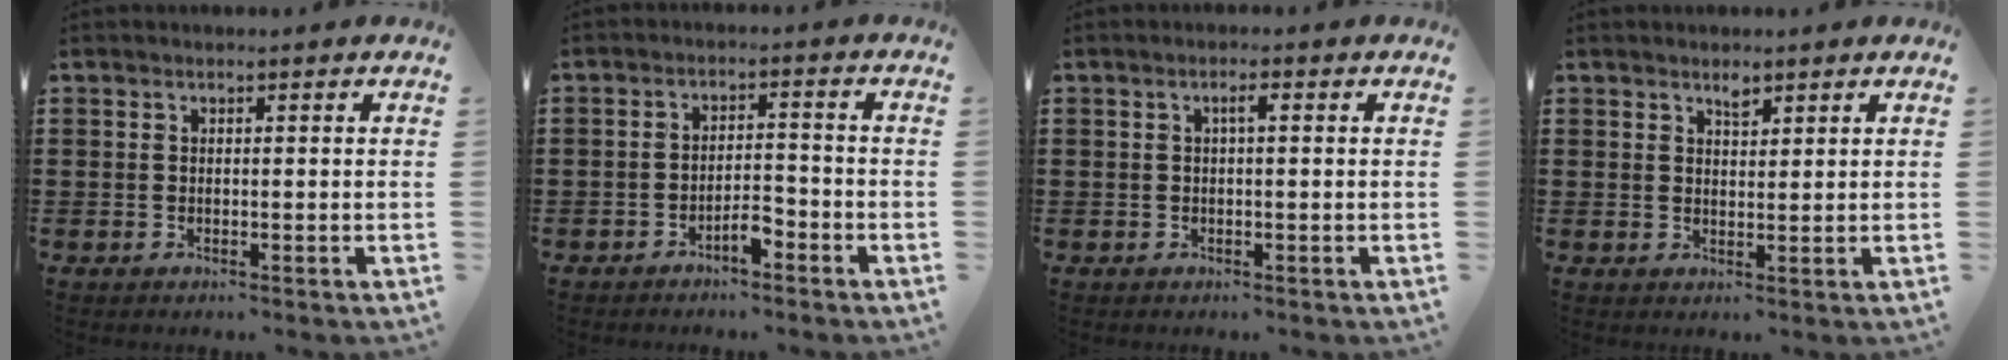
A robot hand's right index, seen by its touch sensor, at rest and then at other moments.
{"total": 3.3, "force": [-2.5, 0.9, 1.9], "torque": [-0.034, 0.007, -0.048]}
{"total": 1.5, "force": [0.1, 0.2, 1.5], "torque": [-0.028, 0.003, 0.001]}
{"total": 1.8, "force": [1.4, 0.7, 0.9], "torque": [-0.013, -0.001, 0.024]}